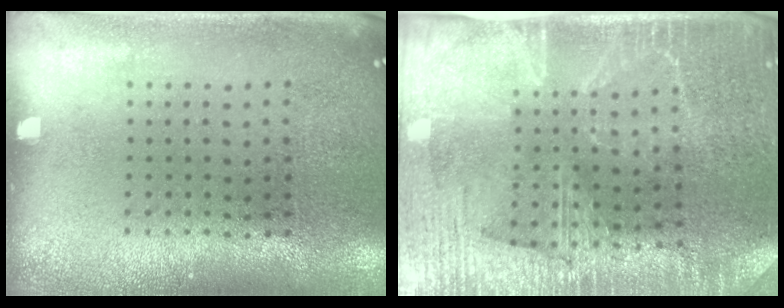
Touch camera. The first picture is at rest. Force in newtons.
{"total": 4.0, "press": 3.4, "slide": 2.0}